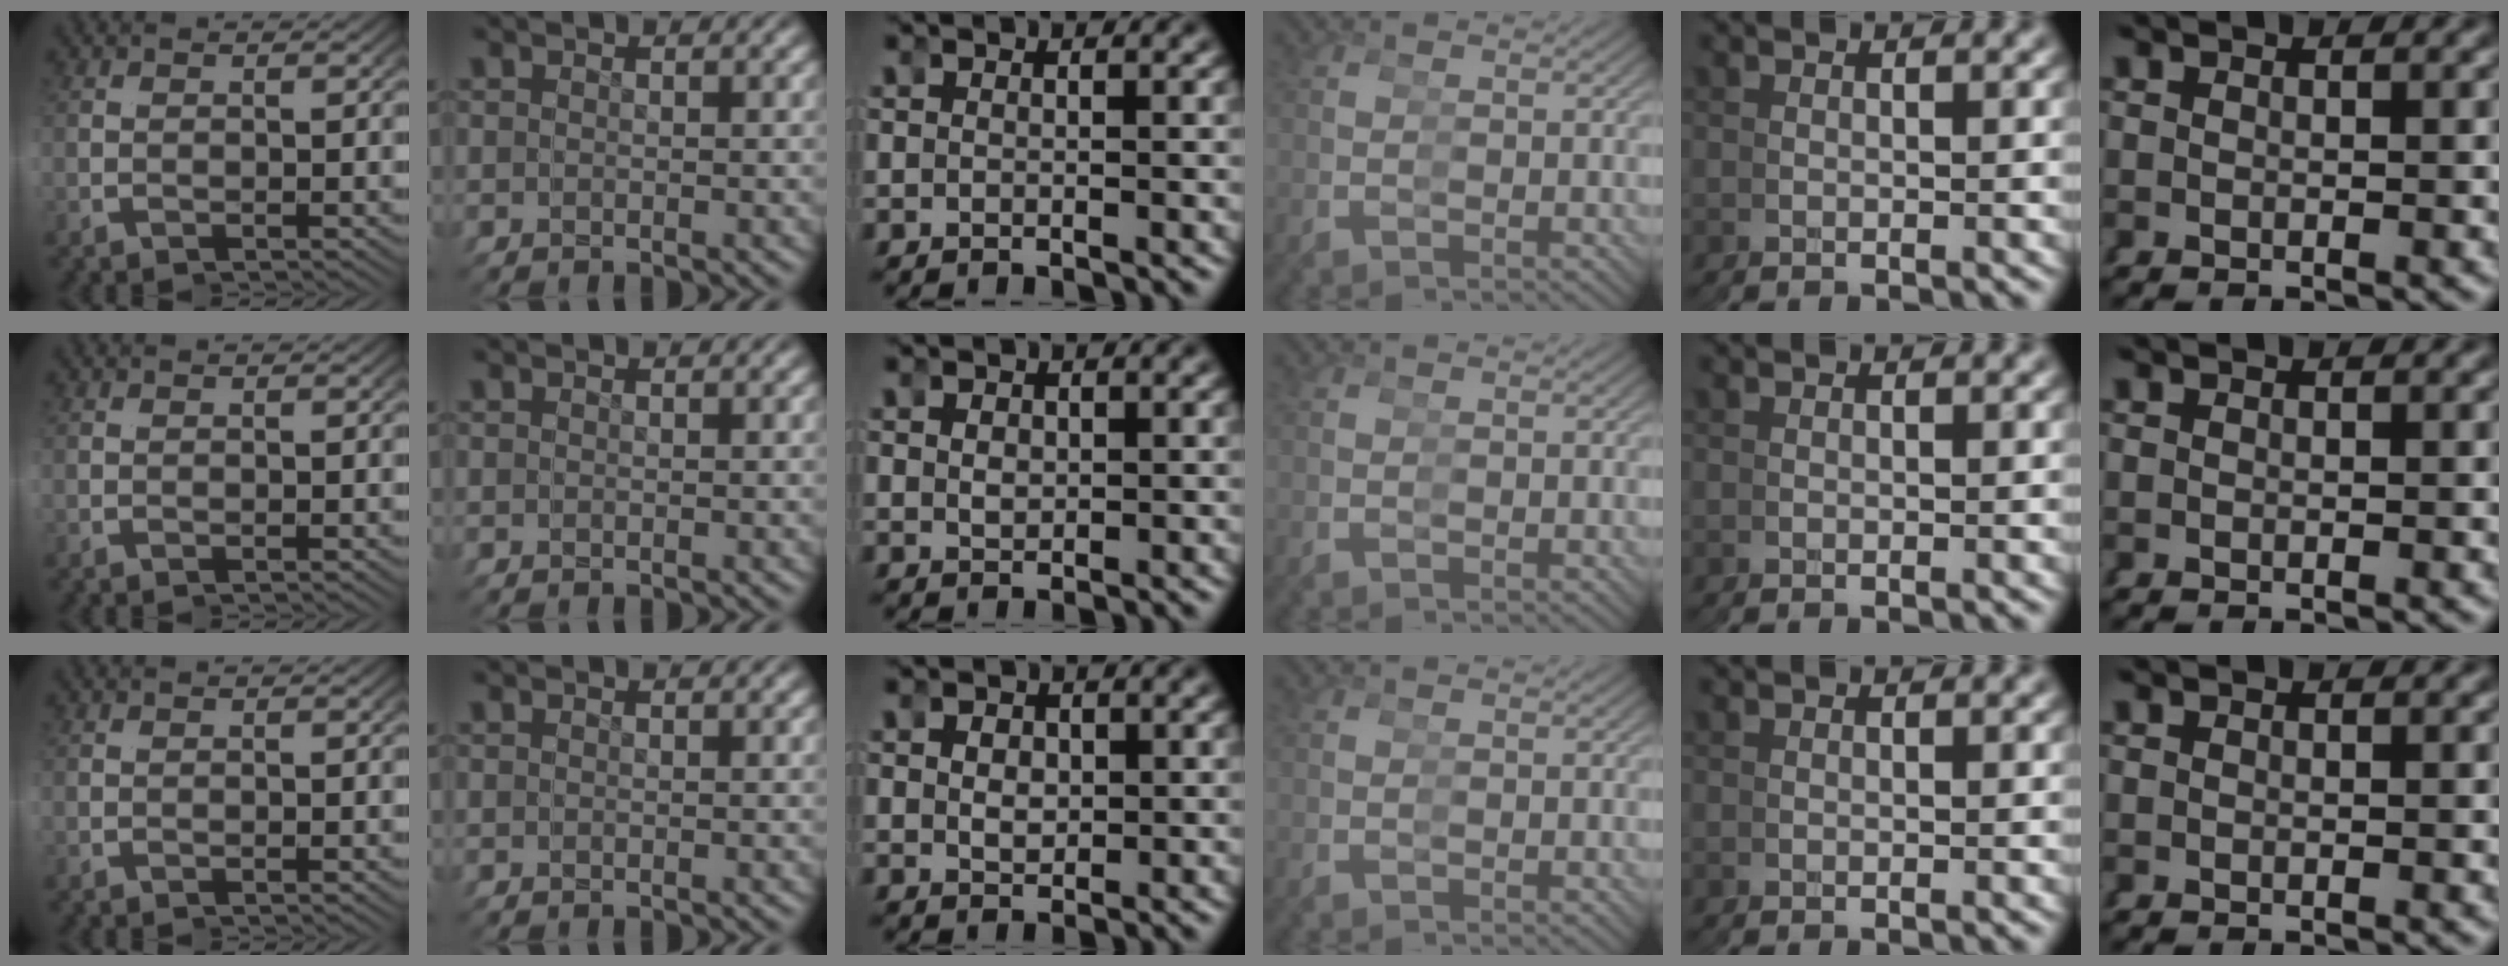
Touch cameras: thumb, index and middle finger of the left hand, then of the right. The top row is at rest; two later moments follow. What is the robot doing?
{"motion": "grasp_and_lifting", "object": "pipette"}